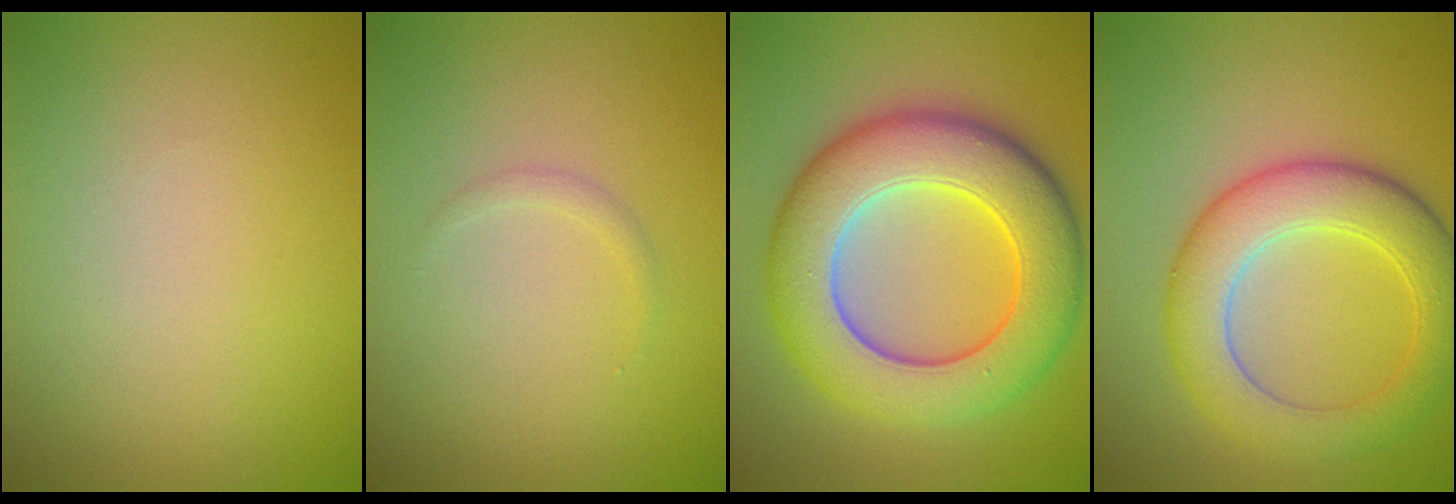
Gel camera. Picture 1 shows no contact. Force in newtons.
{"total": 0.6, "press": 0.6, "slide": 0.1}
{"total": 10.9, "press": 10.9, "slide": 0.1}
{"total": 6.6, "press": 6.6, "slide": 0.1}